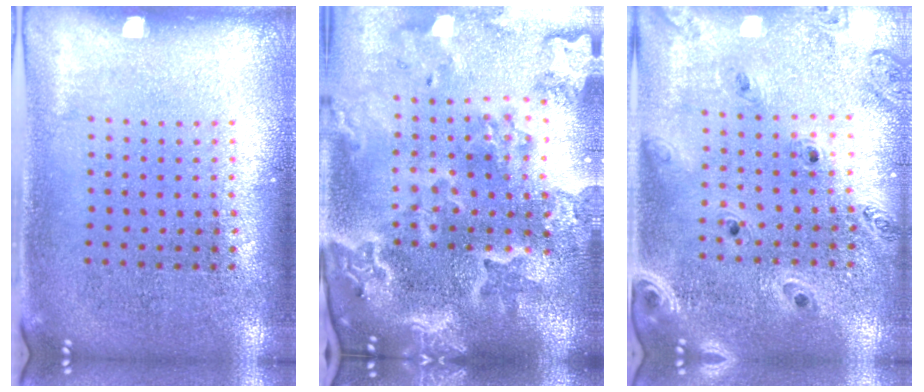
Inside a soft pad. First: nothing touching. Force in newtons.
{"total": 4.7, "press": 3.8, "slide": 2.8}
{"total": 1.4, "press": 1.3, "slide": 0.2}